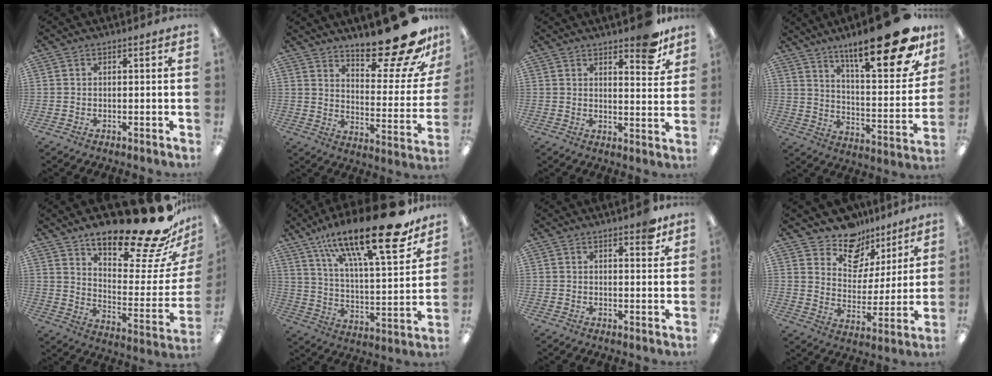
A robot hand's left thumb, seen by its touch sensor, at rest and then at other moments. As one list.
[{"total": 21.9, "force": [16.9, 5.8, 12.5], "torque": [-0.158, -0.125, 0.271]}, {"total": 9.0, "force": [6.9, 3.1, 4.9], "torque": [-0.048, -0.043, 0.115]}, {"total": 24.7, "force": [16.5, 6.5, 17.2], "torque": [-0.248, -0.113, 0.264]}, {"total": 23.8, "force": [19.4, 5.3, 12.8], "torque": [-0.163, -0.149, 0.306]}, {"total": 26.5, "force": [17.4, 7.4, 18.5], "torque": [-0.289, -0.109, 0.282]}, {"total": 3.9, "force": [2.8, 1.5, 2.3], "torque": [-0.020, -0.014, 0.044]}, {"total": 12.7, "force": [10.2, 7.1, 2.5], "torque": [-0.046, -0.079, 0.191]}]